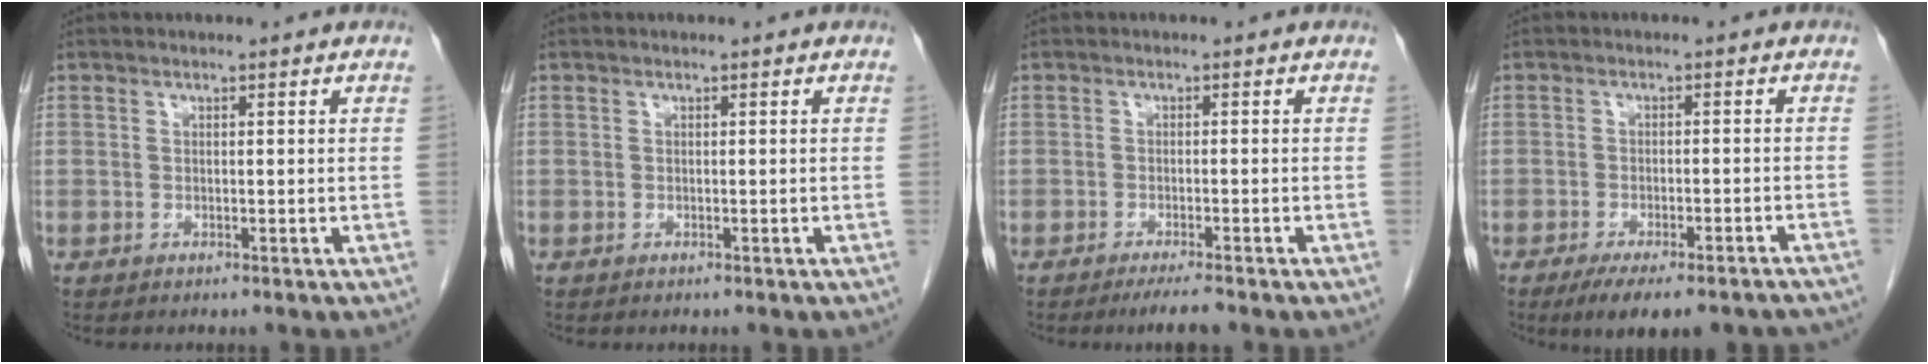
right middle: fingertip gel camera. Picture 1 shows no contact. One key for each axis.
{"total": 0.0}
{"total": 3.1, "fx": -2.5, "fy": 0.0, "fz": 1.9, "tx": -0.029, "ty": -0.006, "tz": -0.041}
{"total": 13.4, "fx": -11.0, "fy": 3.1, "fz": 7.0, "tx": -0.077, "ty": -0.002, "tz": -0.142}